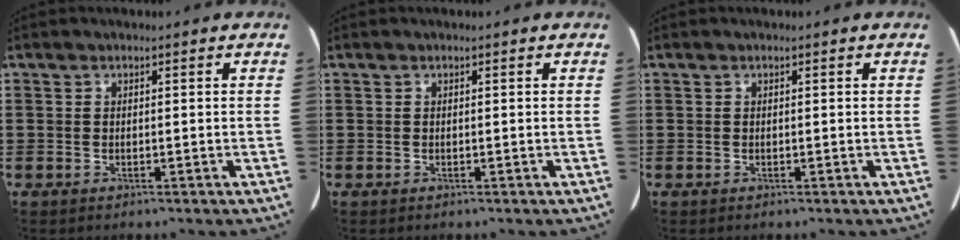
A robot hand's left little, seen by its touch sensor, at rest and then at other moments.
{"total": 0.0}
{"total": 0.0}